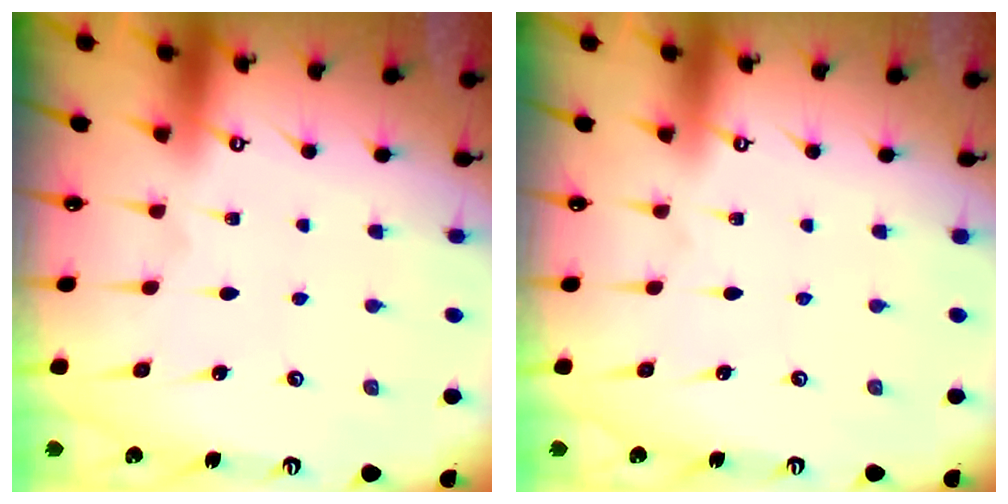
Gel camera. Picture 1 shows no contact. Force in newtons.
{"total": 0.0}